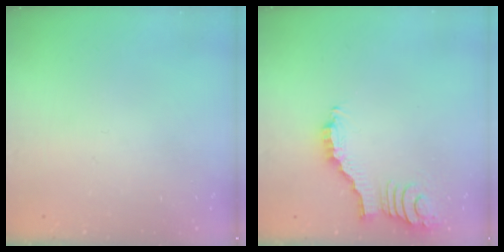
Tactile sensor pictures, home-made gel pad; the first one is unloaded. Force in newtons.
{"total": 3.5, "press": 3.5, "slide": 0.4}